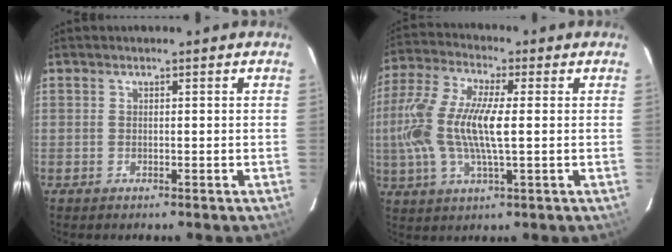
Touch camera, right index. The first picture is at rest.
{"total": 15.9, "force": [-0.1, 4.5, 15.2], "torque": [-0.305, 0.004, -0.008]}